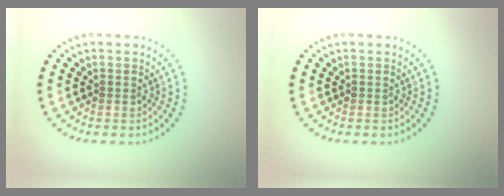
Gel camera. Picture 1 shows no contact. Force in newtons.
{"total": 0.0}